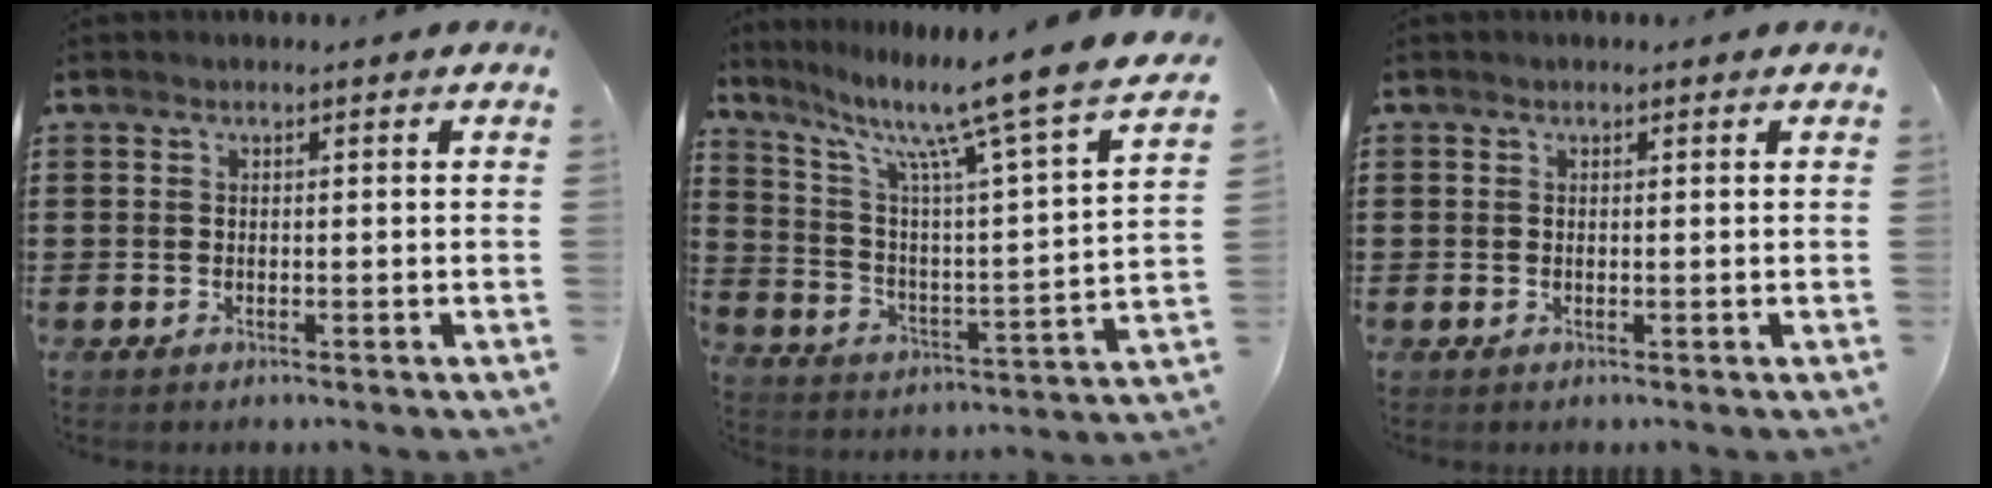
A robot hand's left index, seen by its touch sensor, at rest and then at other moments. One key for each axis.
{"total": 11.5, "fx": 9.2, "fy": -0.6, "fz": 6.9, "tx": -0.144, "ty": -0.080, "tz": 0.135}
{"total": 0.7, "fx": 0.2, "fy": 0.6, "fz": 0.1, "tx": -0.003, "ty": 0.004, "tz": 0.004}